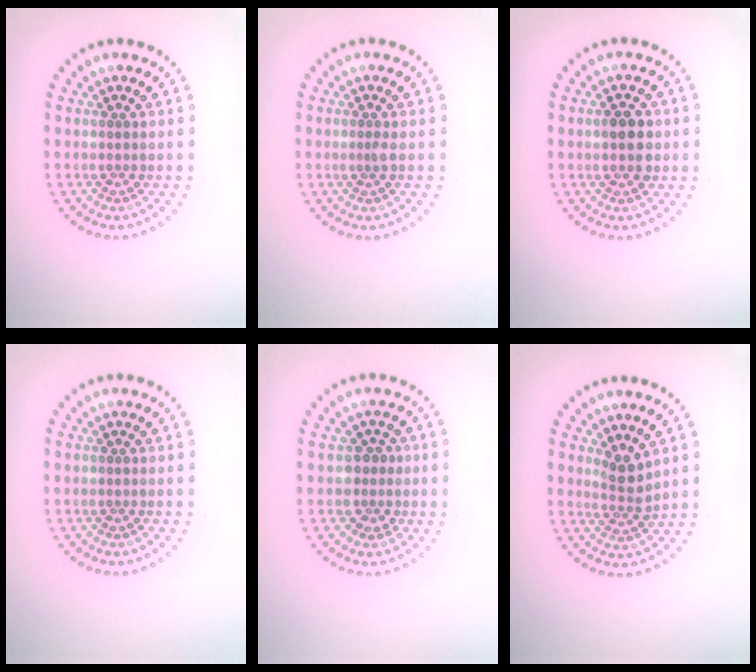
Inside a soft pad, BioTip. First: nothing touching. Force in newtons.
{"total": 0.6, "press": 0.5, "slide": 0.4}
{"total": 2.9, "press": 2.9, "slide": 0.3}
{"total": 0.0}
{"total": 1.9, "press": 1.5, "slide": 1.0}
{"total": 2.4, "press": 1.8, "slide": 1.5}